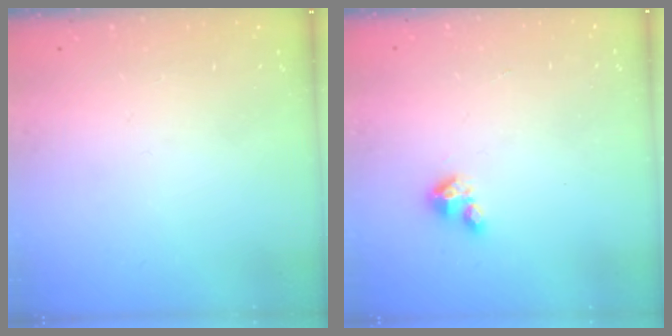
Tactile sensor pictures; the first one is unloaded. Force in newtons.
{"total": 2.8, "press": 2.8, "slide": 0.2}